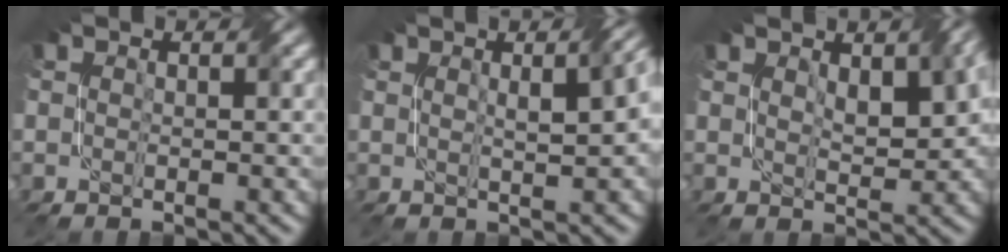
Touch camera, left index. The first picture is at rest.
{"total": 5.8, "force": [1.4, 1.8, 5.3], "torque": [-0.034, 0.024, 0.015]}
{"total": 4.7, "force": [1.9, 2.0, 3.9], "torque": [-0.061, 0.003, 0.038]}